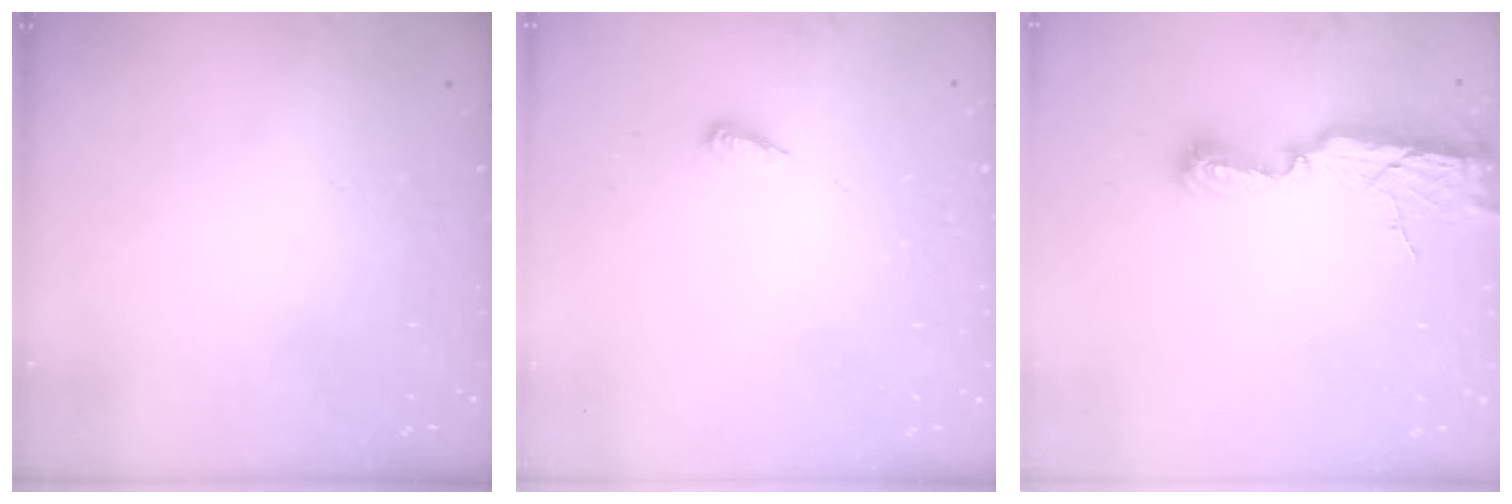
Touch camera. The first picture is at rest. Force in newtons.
{"total": 6.0, "press": 6.0, "slide": 0.6}
{"total": 10.6, "press": 9.3, "slide": 5.2}